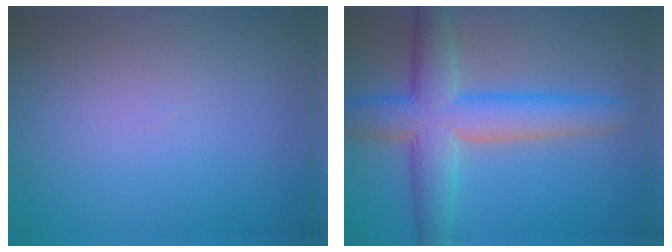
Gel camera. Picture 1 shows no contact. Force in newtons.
{"total": 7.6, "press": 7.6, "slide": 0.2}